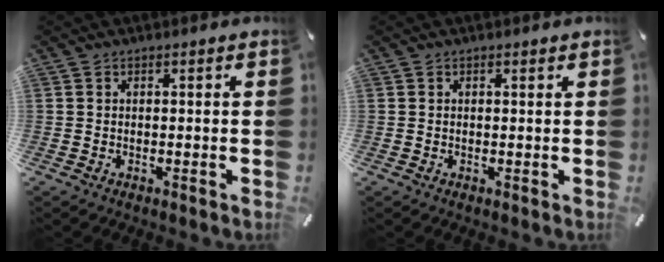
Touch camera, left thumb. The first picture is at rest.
{"total": 0.0}